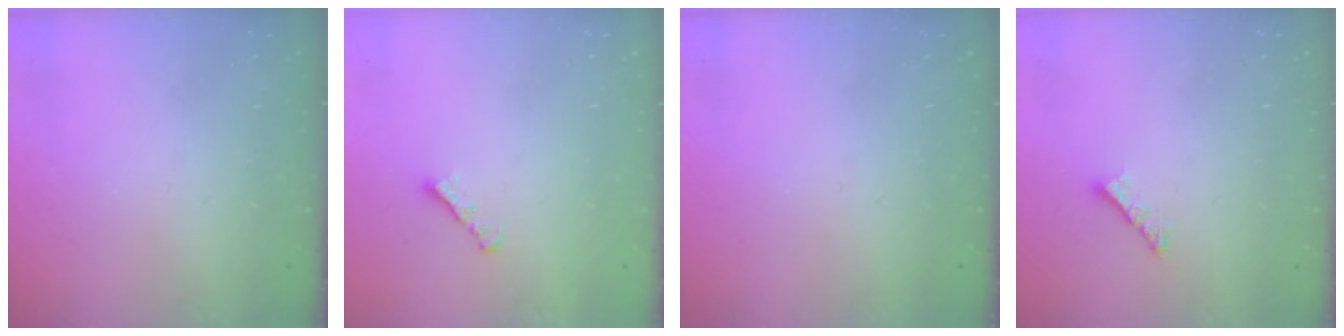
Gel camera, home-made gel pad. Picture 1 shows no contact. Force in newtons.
{"total": 1.6, "press": 1.5, "slide": 0.5}
{"total": 0.0}
{"total": 1.2, "press": 1.2, "slide": 0.3}